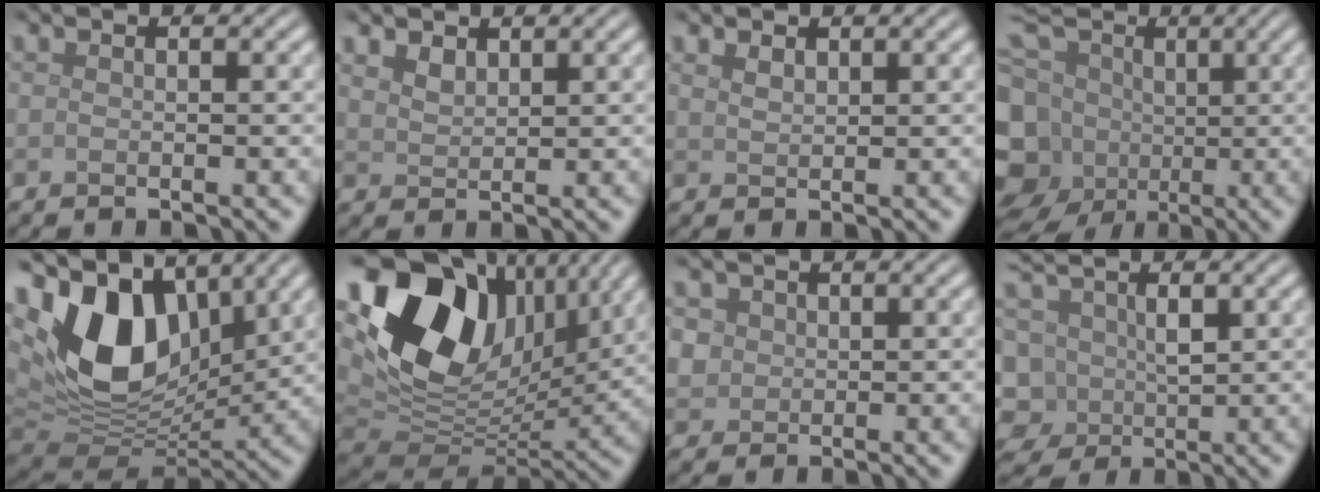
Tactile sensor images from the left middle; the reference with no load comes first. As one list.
[{"total": 1.6, "force": [1.3, 0.8, 0.6], "torque": [-0.017, -0.001, 0.030]}, {"total": 1.1, "force": [0.9, 0.5, 0.4], "torque": [-0.013, 0.000, 0.022]}, {"total": 13.0, "force": [-0.5, 11.0, 6.9], "torque": [-0.190, 0.005, -0.001]}, {"total": 12.9, "force": [4.2, 8.2, 9.0], "torque": [-0.171, -0.001, 0.076]}, {"total": 17.3, "force": [6.3, 11.6, 11.2], "torque": [-0.241, 0.012, 0.118]}, {"total": 2.5, "force": [1.0, 2.1, 0.8], "torque": [-0.029, 0.003, 0.031]}, {"total": 6.6, "force": [0.1, 5.3, 3.9], "torque": [-0.105, -0.002, 0.011]}]